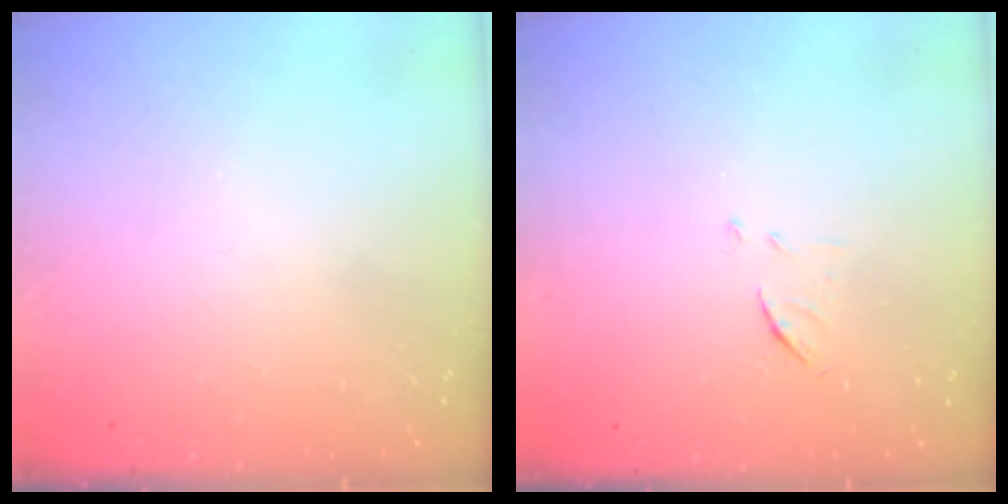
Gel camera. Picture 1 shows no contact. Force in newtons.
{"total": 6.3, "press": 6.3, "slide": 0.6}